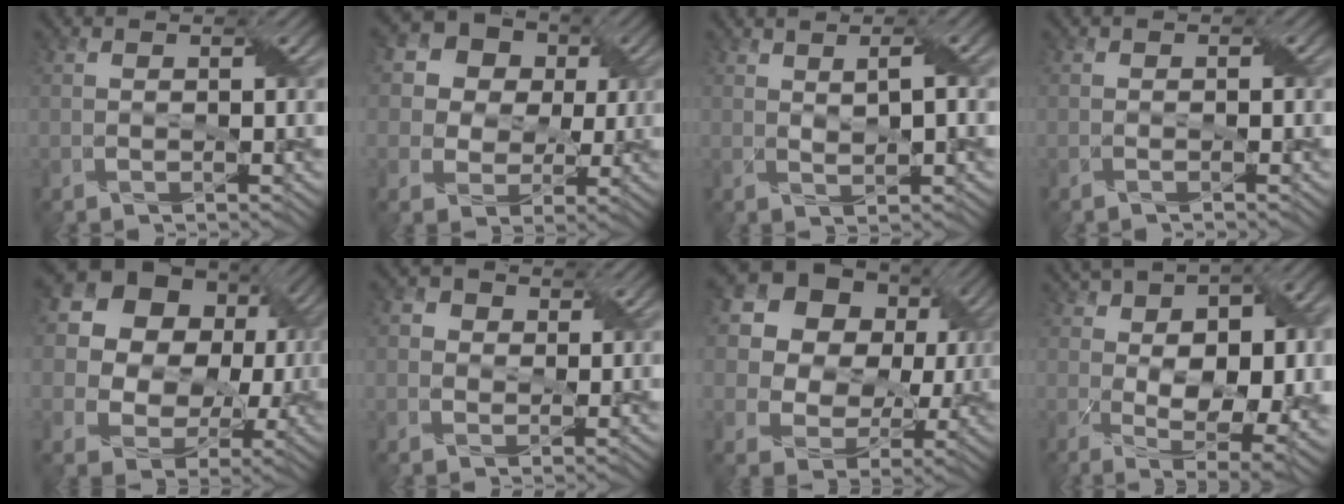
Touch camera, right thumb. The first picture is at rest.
{"total": 12.7, "force": [4.7, 10.4, 5.4], "torque": [-0.170, 0.043, 0.092]}
{"total": 3.0, "force": [1.1, 0.8, 2.7], "torque": [-0.045, -0.003, 0.024]}
{"total": 0.8, "force": [-0.4, 0.2, 0.7], "torque": [-0.014, 0.000, -0.005]}
{"total": 19.0, "force": [5.2, 15.6, 9.4], "torque": [-0.221, 0.047, 0.087]}
{"total": 2.4, "force": [0.6, 2.2, 0.8], "torque": [-0.024, 0.004, 0.001]}
{"total": 18.1, "force": [6.7, 14.2, 8.9], "torque": [-0.226, 0.064, 0.124]}
{"total": 17.8, "force": [1.4, 9.6, 14.9], "torque": [-0.234, -0.005, 0.062]}